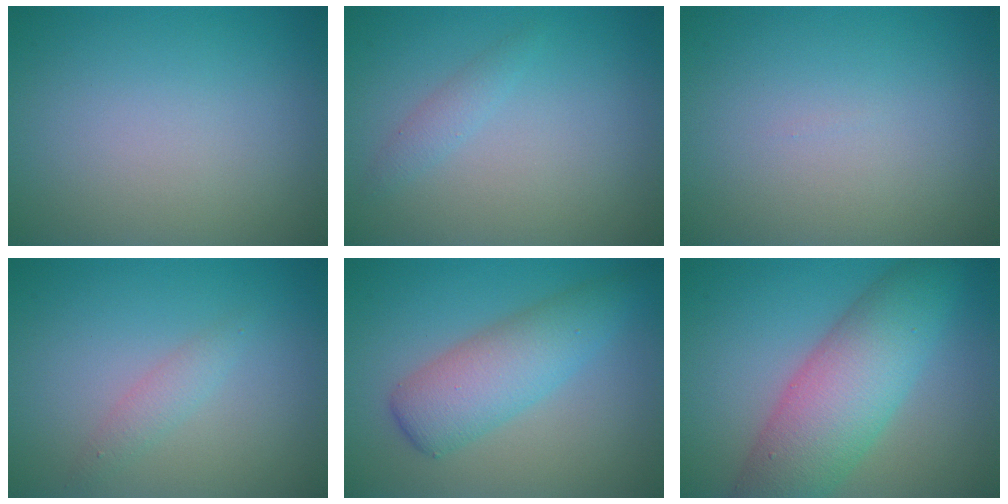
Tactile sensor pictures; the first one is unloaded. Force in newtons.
{"total": 1.2, "press": 1.2, "slide": 0.0}
{"total": 0.0}
{"total": 1.4, "press": 1.4, "slide": 0.0}
{"total": 5.0, "press": 5.0, "slide": 0.2}
{"total": 8.3, "press": 8.2, "slide": 0.2}